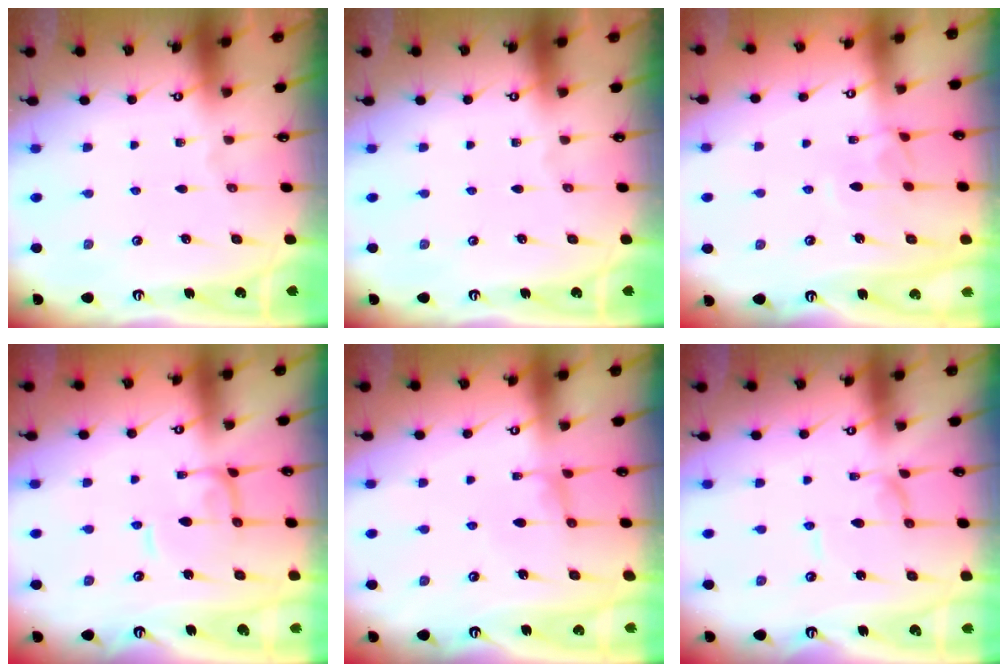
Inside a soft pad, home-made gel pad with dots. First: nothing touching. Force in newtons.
{"total": 0.0}
{"total": 3.9, "press": 3.9, "slide": 0.2}
{"total": 0.0}
{"total": 1.5, "press": 1.3, "slide": 0.8}
{"total": 0.0}